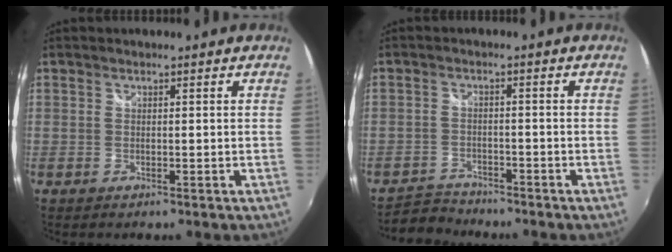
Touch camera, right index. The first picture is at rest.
{"total": 5.0, "force": [-4.7, 1.6, -0.1], "torque": [-0.016, 0.007, -0.087]}